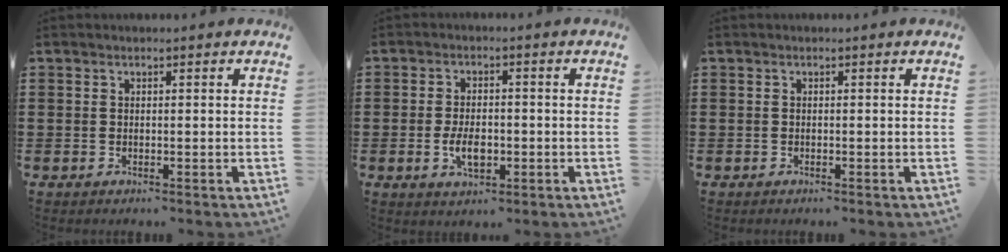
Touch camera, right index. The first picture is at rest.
{"total": 4.6, "force": [-1.1, 2.3, 3.9], "torque": [-0.084, -0.004, -0.020]}
{"total": 0.0}